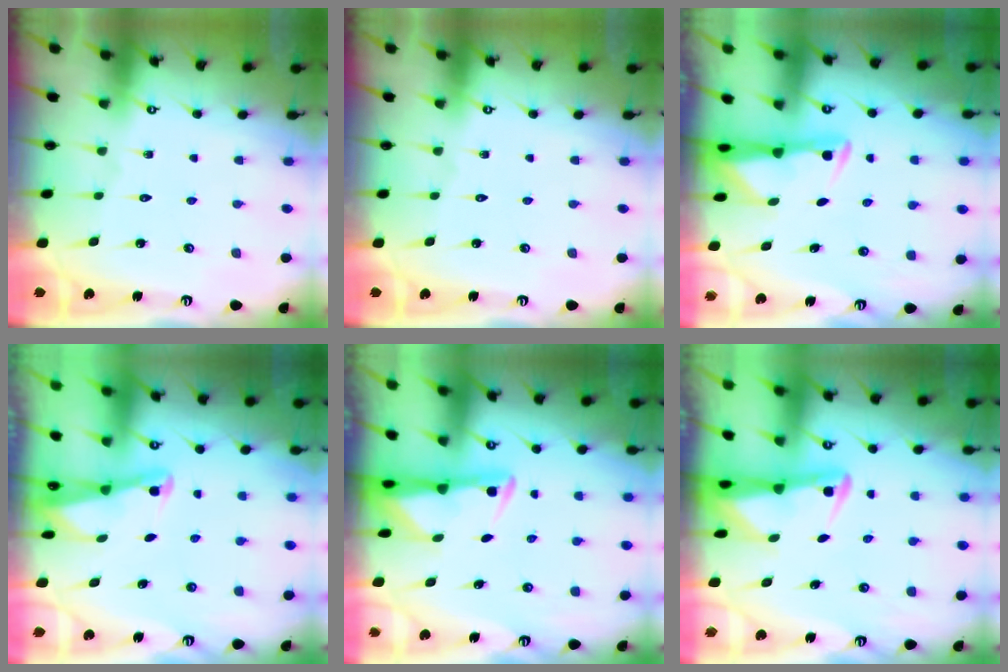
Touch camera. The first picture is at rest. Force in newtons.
{"total": 0.0}
{"total": 3.0, "press": 2.9, "slide": 0.5}
{"total": 2.0, "press": 2.0, "slide": 0.2}
{"total": 2.9, "press": 2.8, "slide": 0.7}
{"total": 2.8, "press": 2.7, "slide": 0.6}